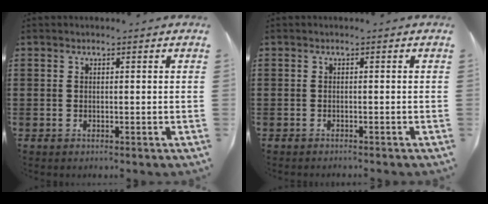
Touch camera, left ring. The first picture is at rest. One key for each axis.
{"total": 0.5, "fx": -0.5, "fy": -0.1, "fz": 0.1, "tx": -0.005, "ty": -0.003, "tz": -0.010}